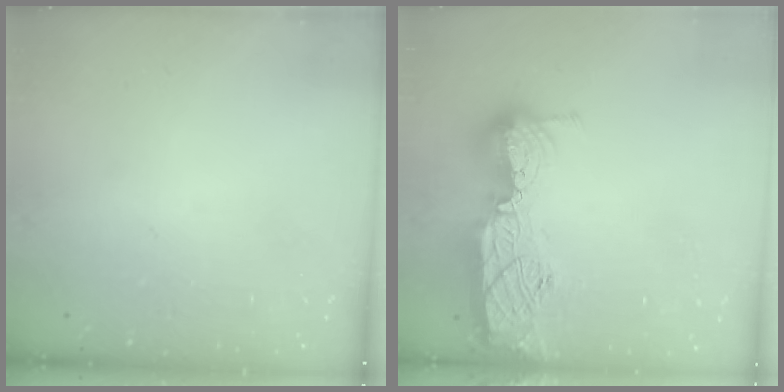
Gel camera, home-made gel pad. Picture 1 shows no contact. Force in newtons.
{"total": 14.9, "press": 14.9, "slide": 0.9}